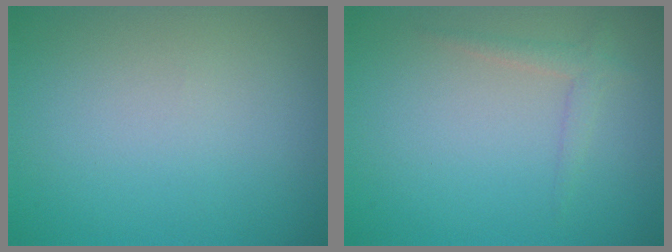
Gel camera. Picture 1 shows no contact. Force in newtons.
{"total": 1.4, "press": 1.4, "slide": 0.1}